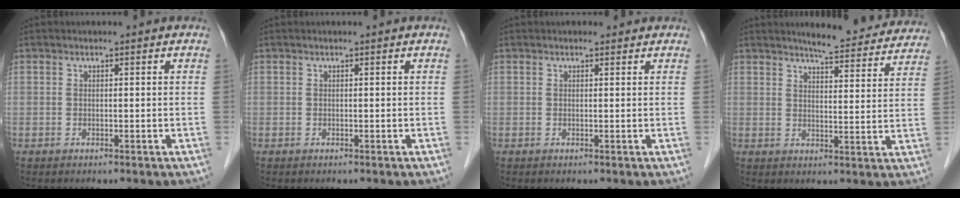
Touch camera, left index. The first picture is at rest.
{"total": 0.0}
{"total": 1.3, "force": [1.1, 0.6, 0.3], "torque": [-0.007, 0.012, 0.013]}
{"total": 12.9, "force": [12.0, 1.9, 4.3], "torque": [-0.043, -0.013, 0.133]}